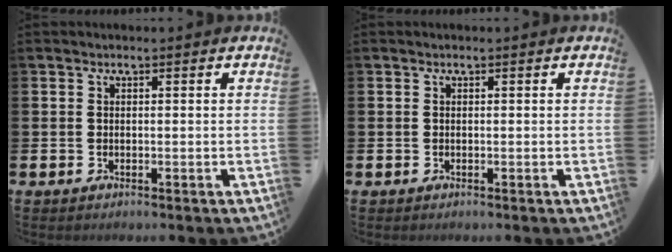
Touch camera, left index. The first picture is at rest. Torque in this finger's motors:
{"motor_torque": [-0.04, 0.02, 0.02, 0.00]}